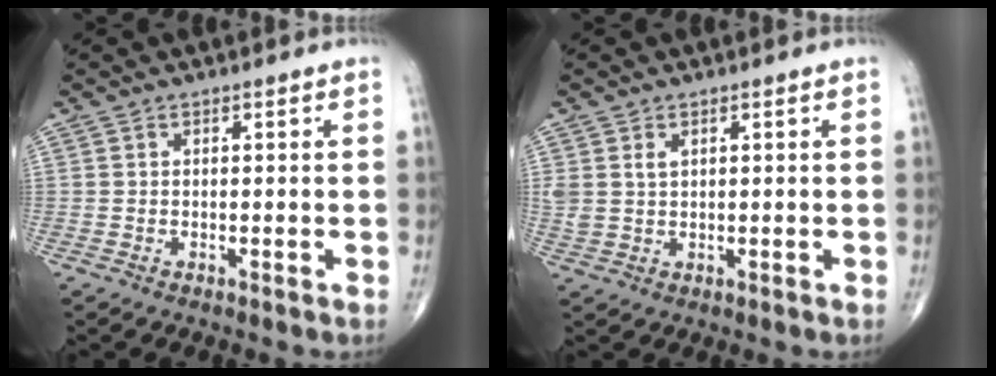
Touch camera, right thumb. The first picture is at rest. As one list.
[{"total": 3.7, "force": [1.4, 2.7, 2.1], "torque": [-0.038, -0.002, 0.036]}]